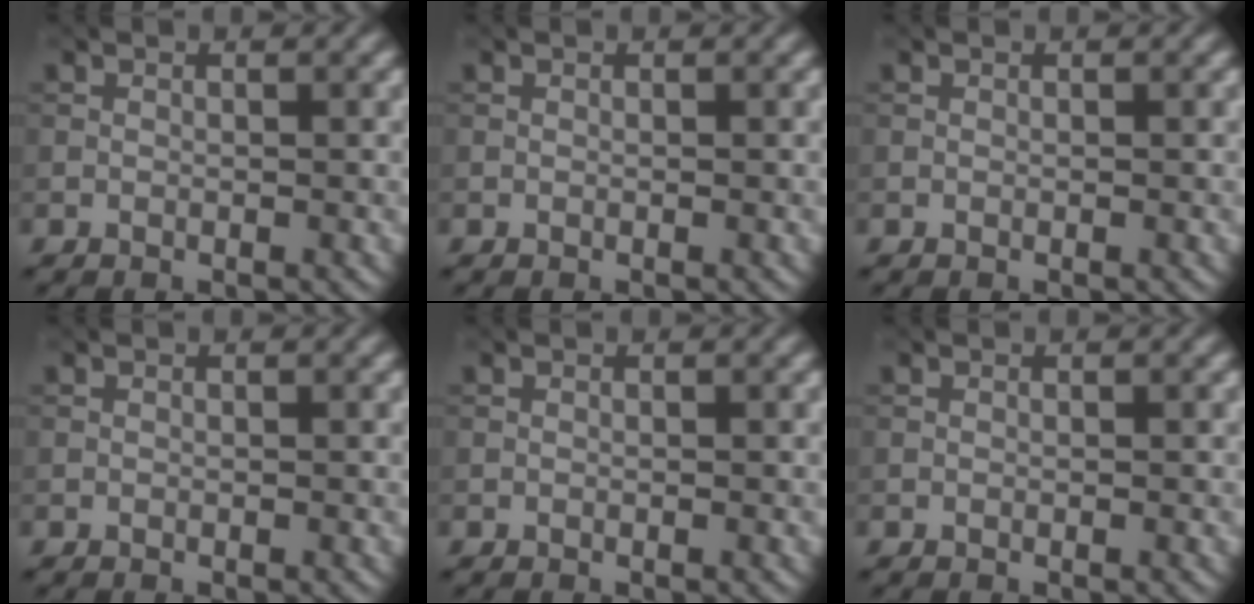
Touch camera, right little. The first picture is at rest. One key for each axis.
{"total": 0.0}
{"total": 0.0}
{"total": 0.0}
{"total": 0.0}
{"total": 0.0}